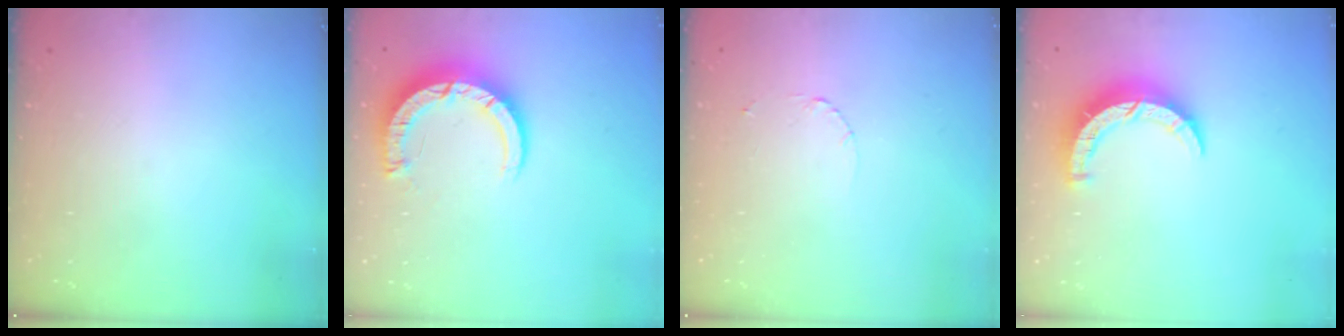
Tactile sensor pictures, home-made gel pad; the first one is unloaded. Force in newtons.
{"total": 8.9, "press": 8.9, "slide": 0.9}
{"total": 1.6, "press": 1.6, "slide": 0.2}
{"total": 7.9, "press": 7.8, "slide": 0.6}